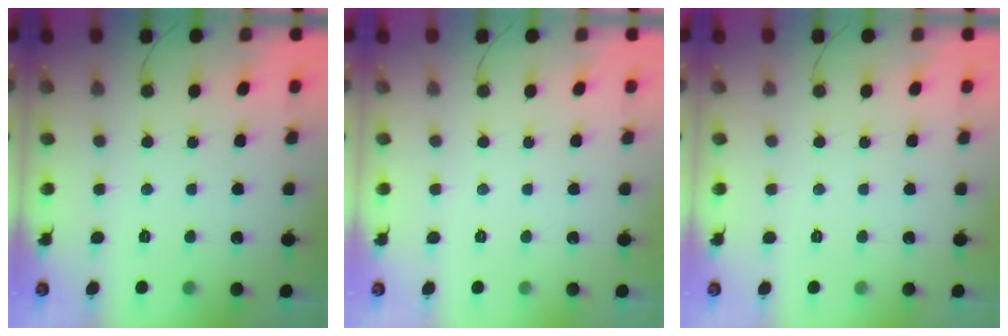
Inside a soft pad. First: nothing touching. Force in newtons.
{"total": 0.0}
{"total": 0.0}